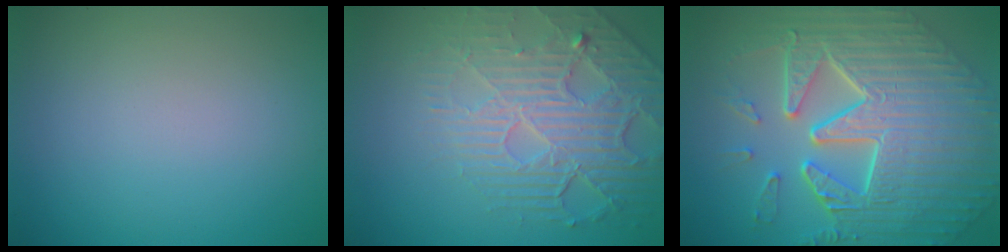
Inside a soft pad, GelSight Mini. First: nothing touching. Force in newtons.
{"total": 5.3, "press": 4.6, "slide": 2.6}
{"total": 10.9, "press": 7.3, "slide": 8.0}